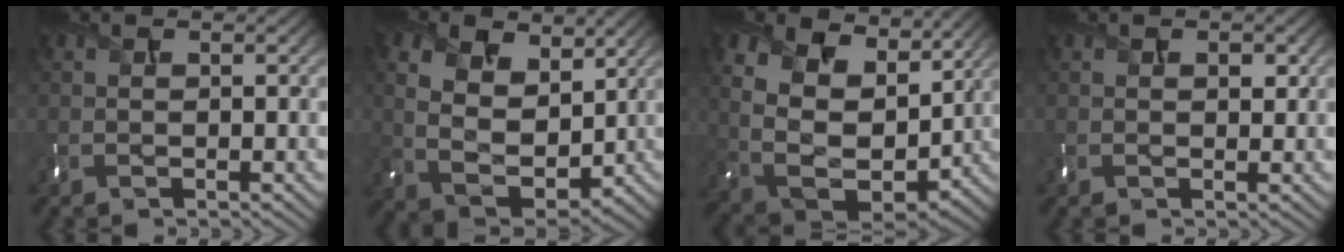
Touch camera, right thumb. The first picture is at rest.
{"total": 11.0, "force": [4.6, 7.0, 7.1], "torque": [-0.173, -0.001, 0.077]}
{"total": 14.7, "force": [7.0, 9.1, 9.1], "torque": [-0.242, 0.022, 0.116]}
{"total": 1.5, "force": [0.6, 0.9, 1.0], "torque": [-0.014, -0.004, 0.010]}